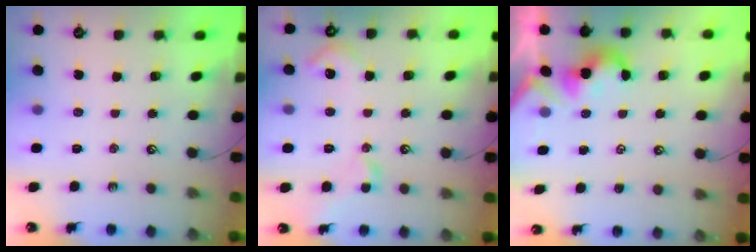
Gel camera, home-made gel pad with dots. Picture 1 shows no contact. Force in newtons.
{"total": 5.0, "press": 5.0, "slide": 0.7}
{"total": 2.1, "press": 2.0, "slide": 0.5}